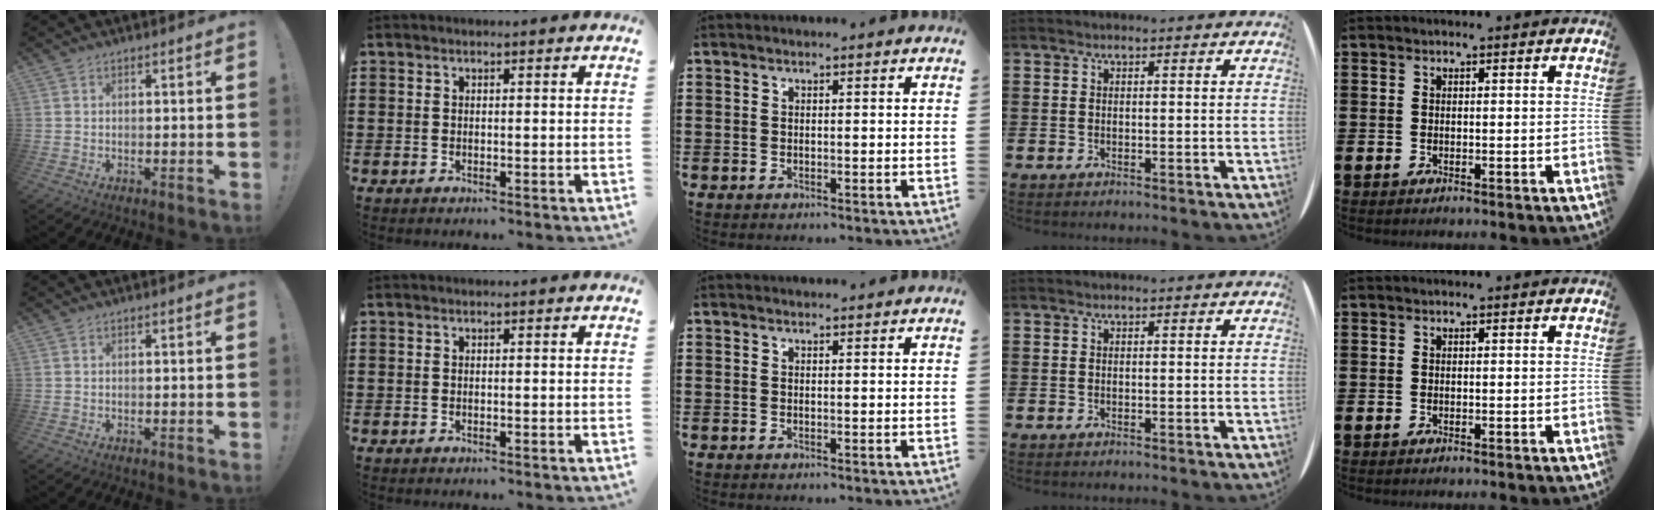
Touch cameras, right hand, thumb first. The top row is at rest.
{"middle": {"total": 0.8, "force": [0.7, 0.2, 0.0], "torque": [0.005, -0.002, 0.012]}}